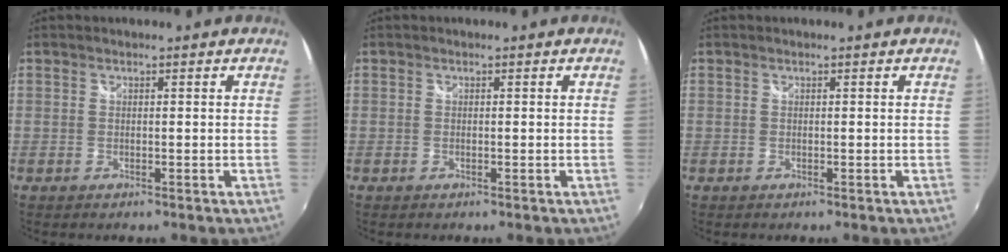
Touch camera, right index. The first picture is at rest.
{"total": 0.0}
{"total": 0.0}